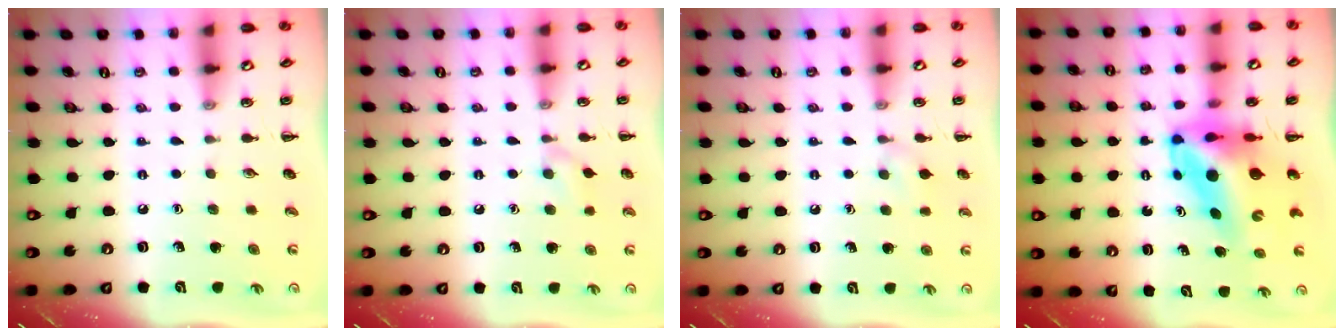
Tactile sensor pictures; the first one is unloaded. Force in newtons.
{"total": 6.7, "press": 6.3, "slide": 2.1}
{"total": 6.2, "press": 5.9, "slide": 2.0}
{"total": 11.0, "press": 10.5, "slide": 3.5}